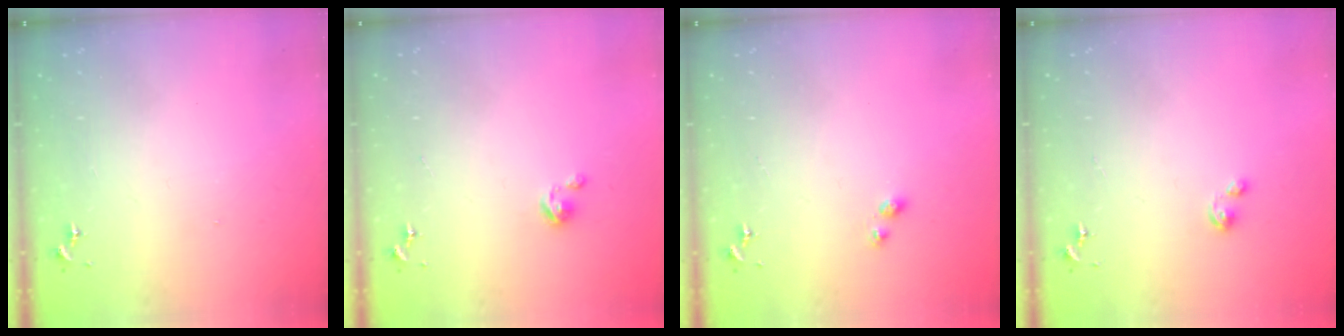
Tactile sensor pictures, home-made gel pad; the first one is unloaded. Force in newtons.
{"total": 3.3, "press": 3.3, "slide": 0.3}
{"total": 2.9, "press": 2.9, "slide": 0.5}
{"total": 3.0, "press": 3.0, "slide": 0.2}